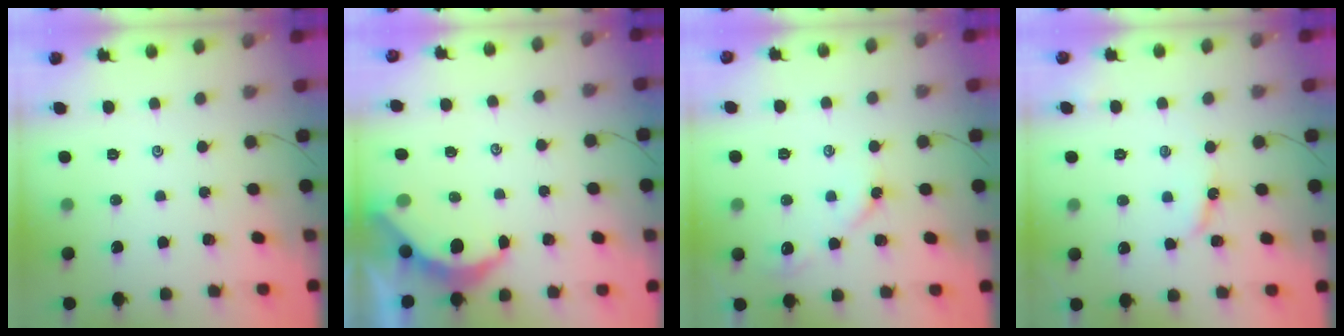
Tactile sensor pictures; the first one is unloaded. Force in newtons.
{"total": 5.5, "press": 5.5, "slide": 0.5}
{"total": 6.0, "press": 6.0, "slide": 0.7}
{"total": 4.4, "press": 4.4, "slide": 0.2}